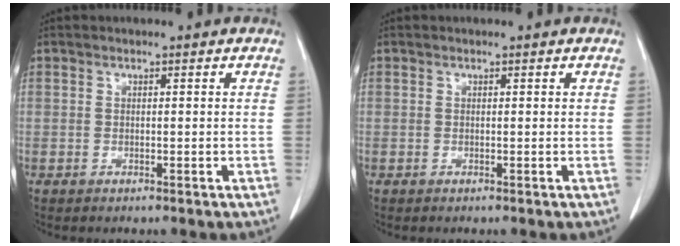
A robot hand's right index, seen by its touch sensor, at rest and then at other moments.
{"total": 0.0}